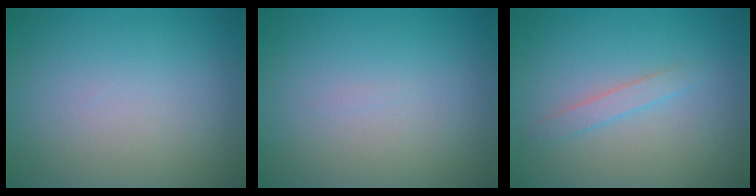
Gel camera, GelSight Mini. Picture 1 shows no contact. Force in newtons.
{"total": 0.0}
{"total": 1.3, "press": 1.3, "slide": 0.0}